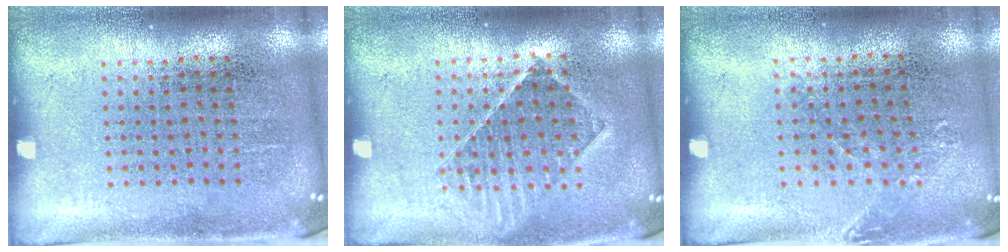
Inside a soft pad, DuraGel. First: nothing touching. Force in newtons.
{"total": 1.2, "press": 1.1, "slide": 0.5}
{"total": 0.8, "press": 0.8, "slide": 0.1}